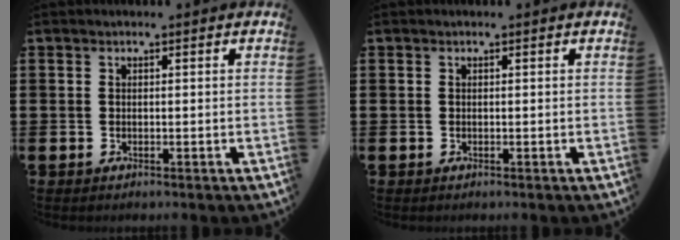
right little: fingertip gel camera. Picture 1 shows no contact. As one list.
[{"total": 0.0}]